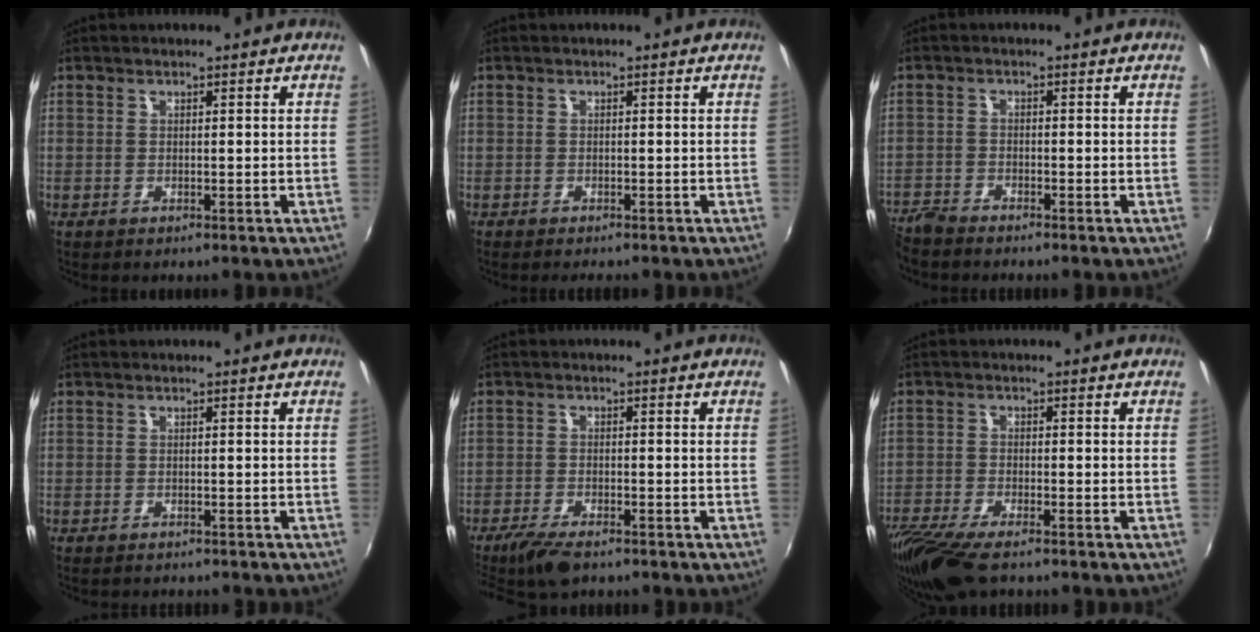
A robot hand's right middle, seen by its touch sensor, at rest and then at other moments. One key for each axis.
{"total": 1.5, "fx": -1.3, "fy": 0.6, "fz": 0.4, "tx": -0.014, "ty": -0.006, "tz": -0.022}
{"total": 5.3, "fx": -5.1, "fy": 0.9, "fz": 1.3, "tx": -0.042, "ty": -0.020, "tz": -0.105}
{"total": 2.5, "fx": -2.3, "fy": 0.6, "fz": 0.7, "tx": -0.019, "ty": -0.012, "tz": -0.033}
{"total": 6.6, "fx": -5.3, "fy": 1.8, "fz": 3.5, "tx": -0.092, "ty": -0.019, "tz": -0.098}
{"total": 11.7, "fx": -9.2, "fy": 2.9, "fz": 6.7, "tx": -0.161, "ty": -0.044, "tz": -0.170}